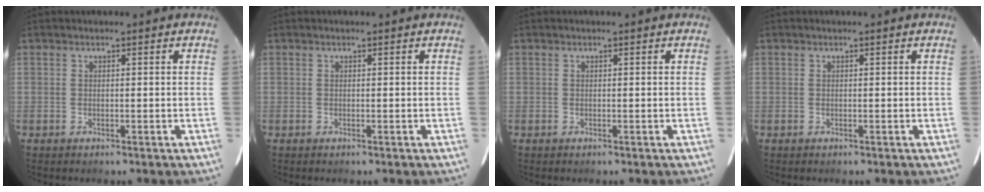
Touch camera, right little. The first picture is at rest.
{"total": 0.0}
{"total": 0.0}
{"total": 0.0}